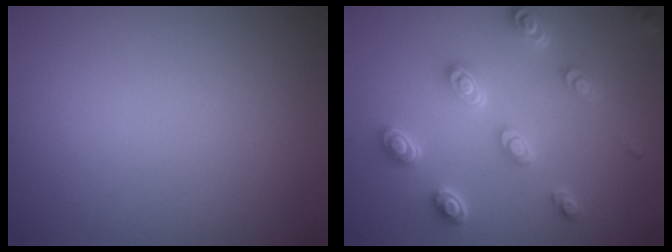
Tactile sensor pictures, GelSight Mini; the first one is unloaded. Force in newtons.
{"total": 4.4, "press": 3.6, "slide": 2.5}